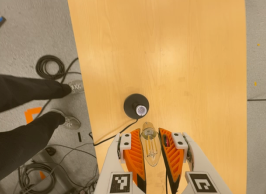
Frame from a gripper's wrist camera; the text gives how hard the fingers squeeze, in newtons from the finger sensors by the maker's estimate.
{"total": 16.5, "left": 16.6, "right": 16.3}